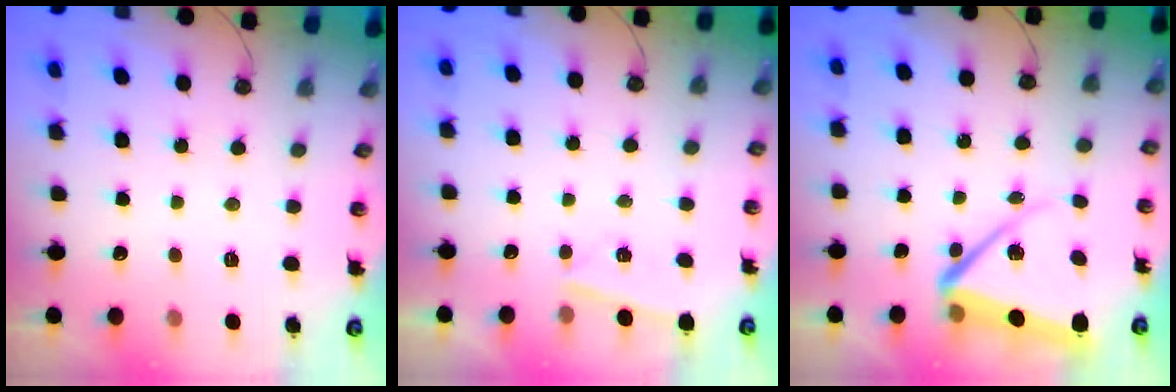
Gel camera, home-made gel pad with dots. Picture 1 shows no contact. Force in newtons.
{"total": 3.1, "press": 2.7, "slide": 1.6}
{"total": 12.3, "press": 12.2, "slide": 1.5}